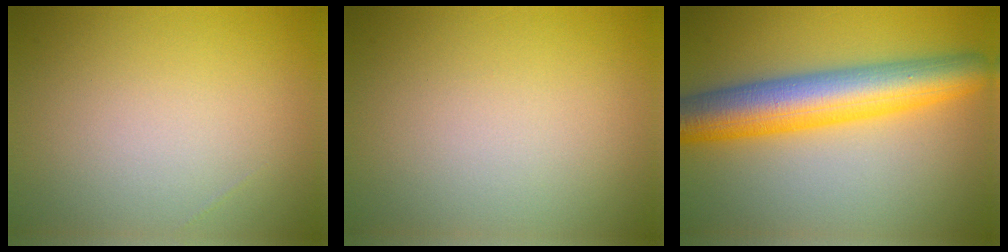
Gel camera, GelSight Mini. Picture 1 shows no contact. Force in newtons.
{"total": 0.0}
{"total": 8.7, "press": 8.7, "slide": 0.2}